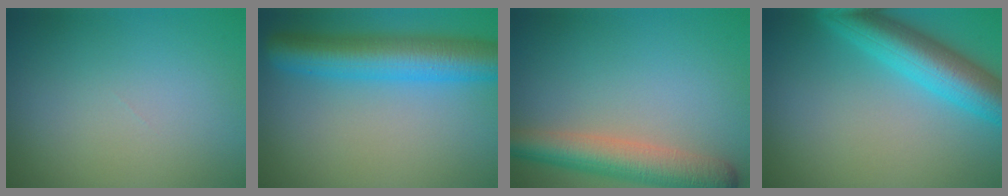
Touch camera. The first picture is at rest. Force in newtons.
{"total": 7.8, "press": 7.8, "slide": 0.2}
{"total": 6.0, "press": 6.0, "slide": 0.3}
{"total": 7.1, "press": 7.0, "slide": 0.3}